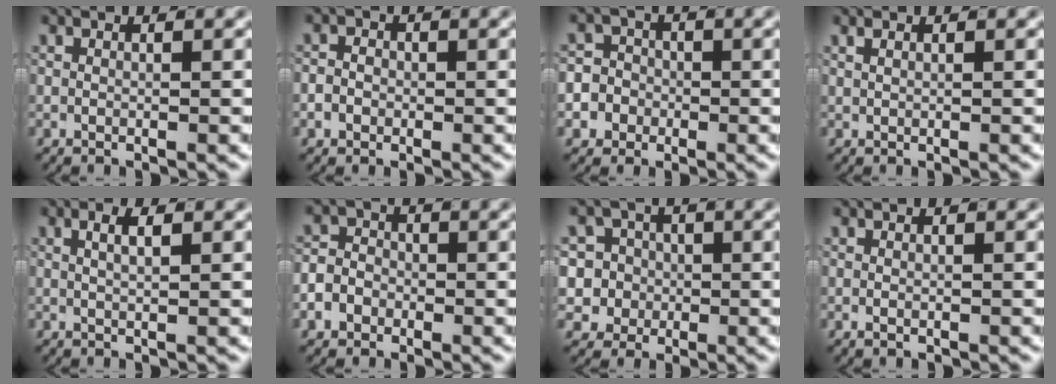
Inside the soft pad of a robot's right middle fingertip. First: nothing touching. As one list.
[{"total": 2.1, "force": [-0.6, 1.9, 0.7], "torque": [-0.012, 0.001, -0.015]}, {"total": 9.1, "force": [-2.4, 8.4, 2.3], "torque": [-0.056, -0.024, -0.052]}, {"total": 0.8, "force": [0.7, 0.0, 0.4], "torque": [-0.006, 0.001, 0.016]}, {"total": 1.9, "force": [0.6, 0.3, 1.8], "torque": [-0.022, 0.004, 0.010]}, {"total": 4.1, "force": [-1.3, 3.6, 1.5], "torque": [-0.024, -0.002, -0.029]}, {"total": 11.3, "force": [-2.4, 10.7, 2.9], "torque": [-0.099, -0.045, -0.046]}, {"total": 0.6, "force": [-0.3, 0.4, 0.4], "torque": [-0.012, -0.003, -0.001]}]